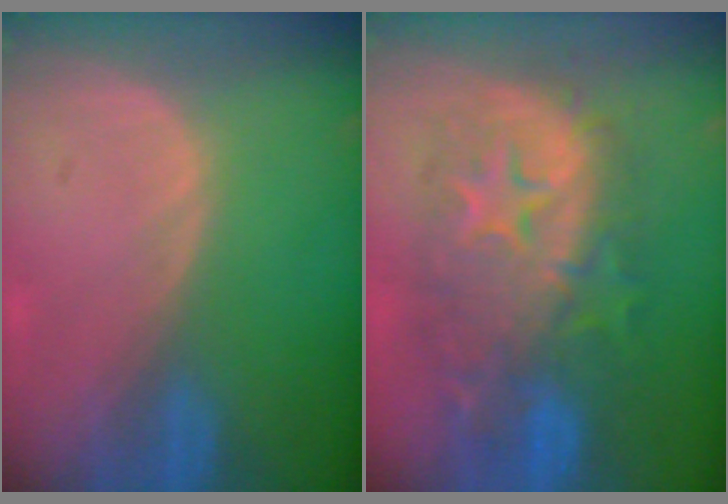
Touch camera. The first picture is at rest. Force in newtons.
{"total": 12.0, "press": 11.9, "slide": 1.2}